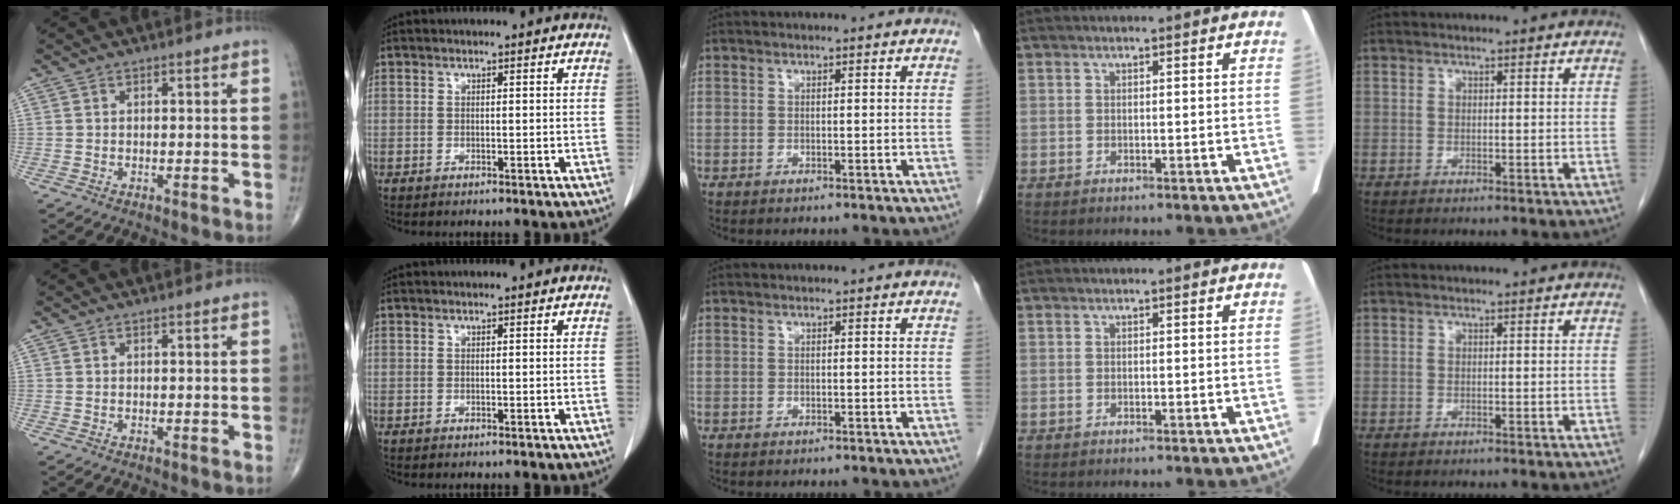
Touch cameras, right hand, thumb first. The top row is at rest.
{}